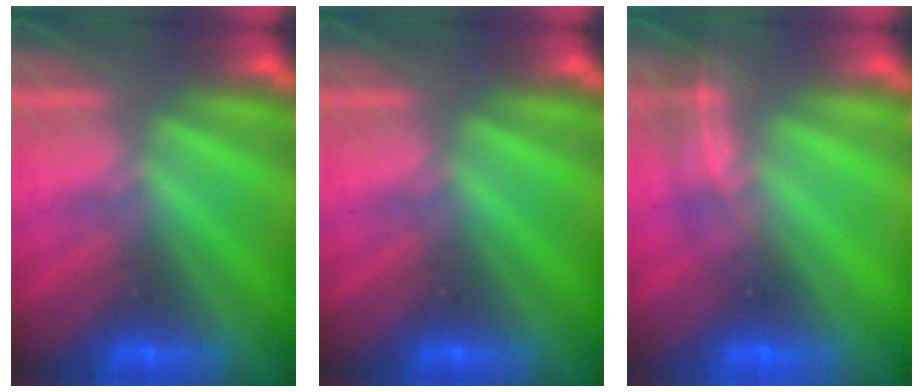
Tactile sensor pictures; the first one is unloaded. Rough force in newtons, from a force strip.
{"total": 0.0}
{"total": 1.8}